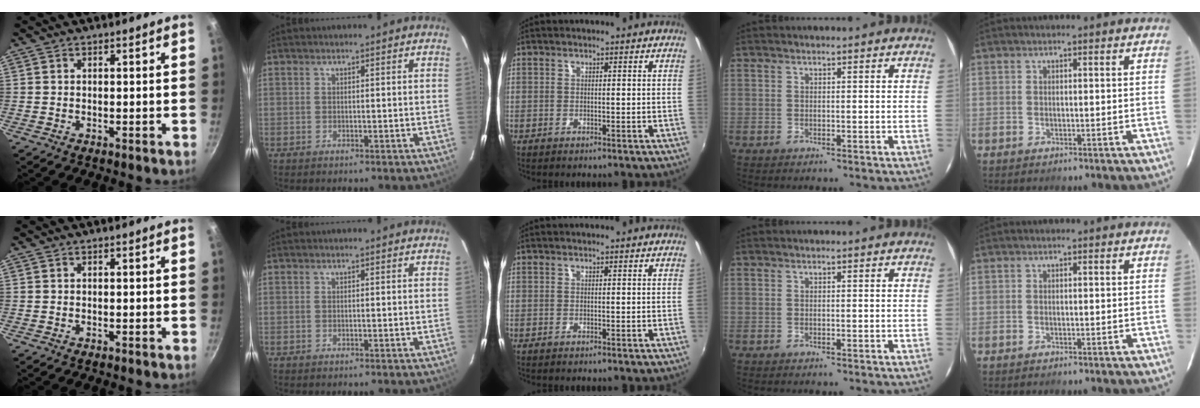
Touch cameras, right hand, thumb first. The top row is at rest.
{}